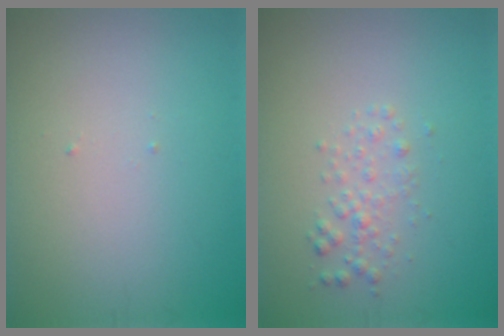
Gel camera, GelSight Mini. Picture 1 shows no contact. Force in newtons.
{"total": 1.5, "press": 1.5, "slide": 0.0}